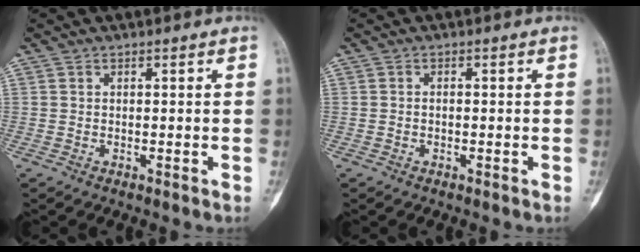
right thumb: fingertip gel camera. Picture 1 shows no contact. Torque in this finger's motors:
{"motor_torque": [-0.04, 0.04, 0.01, 0.14, -0.02]}